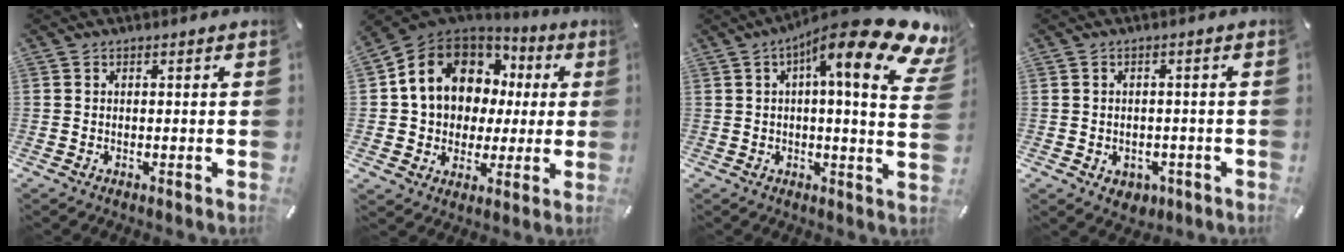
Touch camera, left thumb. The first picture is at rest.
{"total": 14.9, "force": [4.8, 12.4, 6.7], "torque": [-0.132, -0.023, 0.092]}
{"total": 20.5, "force": [9.8, 4.1, 17.5], "torque": [-0.258, -0.071, 0.142]}
{"total": 3.4, "force": [-1.1, 3.0, 1.2], "torque": [-0.011, 0.003, -0.020]}